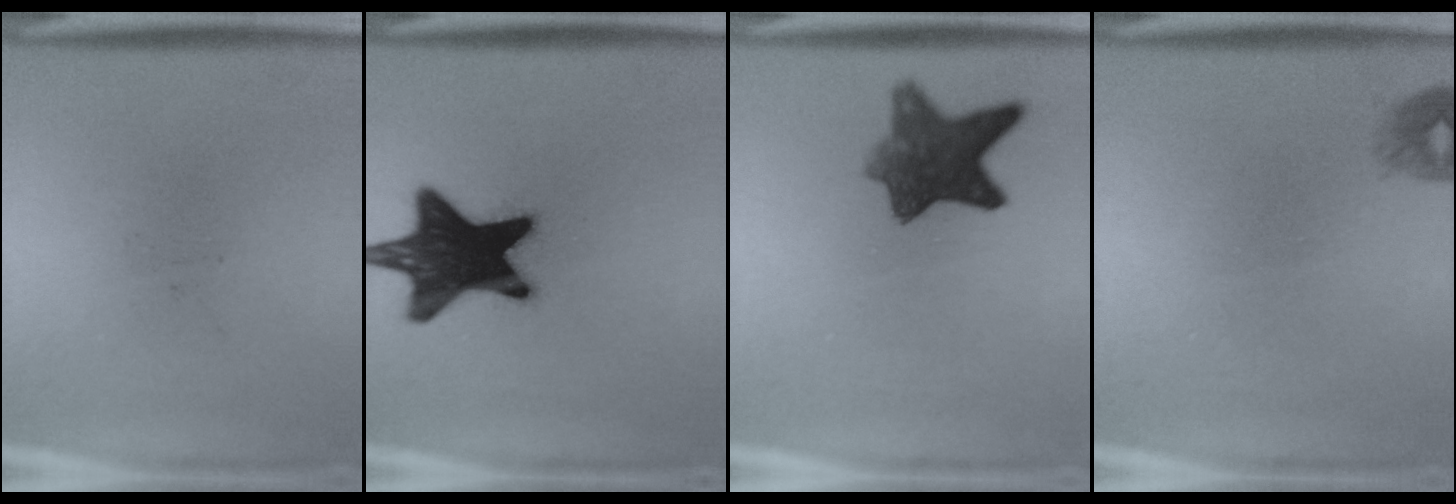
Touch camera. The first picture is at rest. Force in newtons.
{"total": 19.0}
{"total": 8.4}
{"total": 1.2}